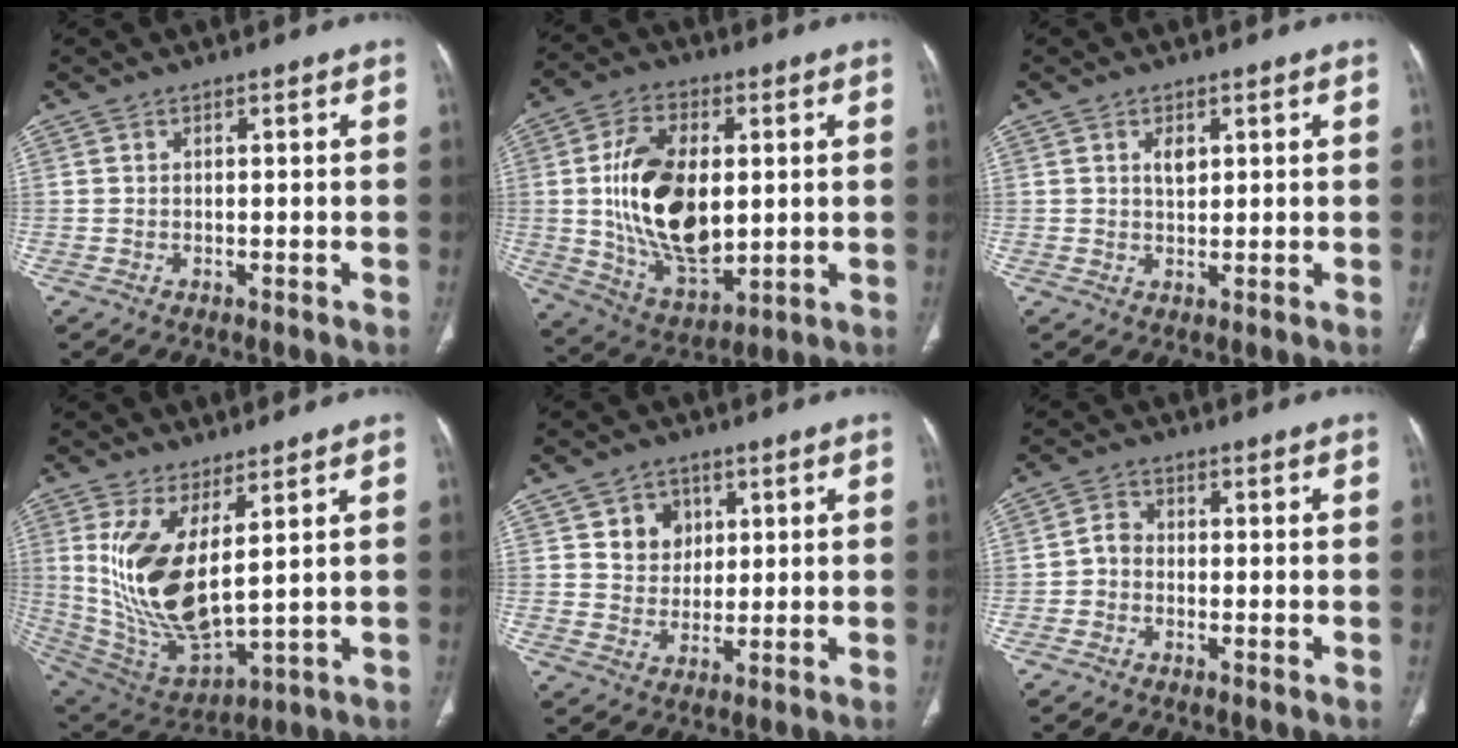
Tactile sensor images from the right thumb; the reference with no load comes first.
{"total": 19.3, "force": [1.4, 11.0, 15.8], "torque": [-0.268, -0.018, 0.038]}
{"total": 2.6, "force": [1.0, 1.6, 1.8], "torque": [-0.021, -0.005, 0.018]}
{"total": 15.6, "force": [4.1, 6.3, 13.7], "torque": [-0.270, -0.042, 0.105]}
{"total": 6.0, "force": [2.2, 5.2, 2.0], "torque": [-0.002, -0.007, 0.038]}
{"total": 2.6, "force": [-1.0, 2.1, 1.2], "torque": [-0.014, 0.012, -0.028]}